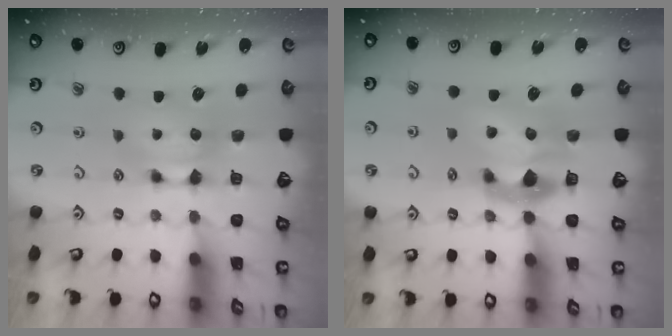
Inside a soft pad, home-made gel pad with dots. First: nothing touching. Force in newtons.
{"total": 6.0, "press": 5.7, "slide": 1.9}